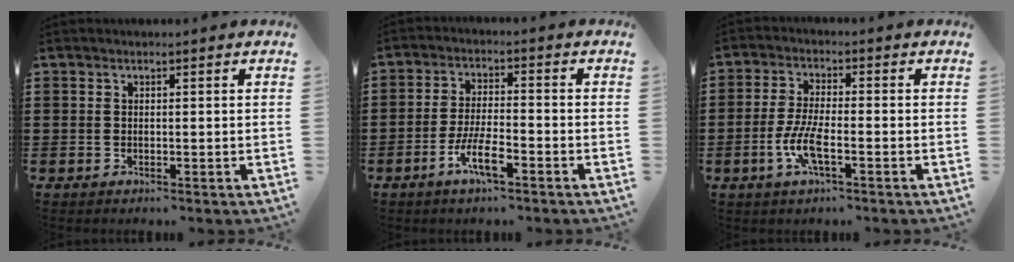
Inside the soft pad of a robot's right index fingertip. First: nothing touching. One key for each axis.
{"total": 6.3, "fx": -3.4, "fy": 1.4, "fz": 5.0, "tx": -0.117, "ty": -0.010, "tz": -0.068}
{"total": 5.8, "fx": -2.3, "fy": 1.5, "fz": 5.1, "tx": -0.118, "ty": -0.012, "tz": -0.049}